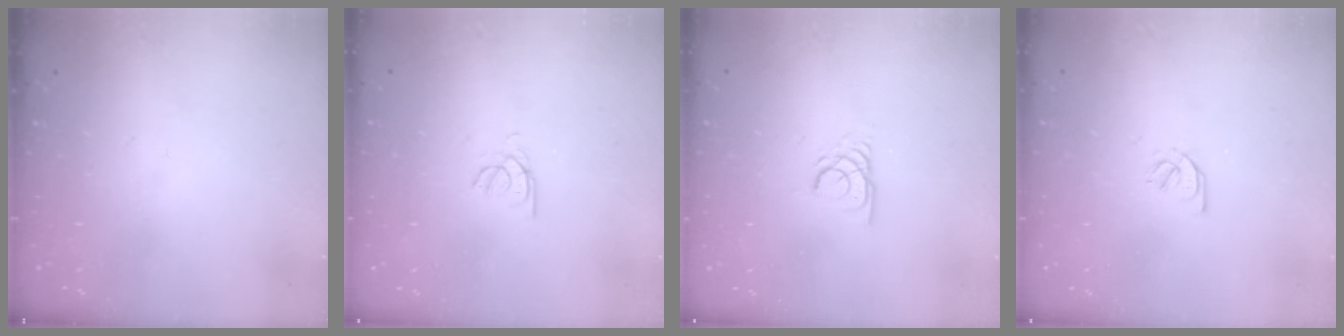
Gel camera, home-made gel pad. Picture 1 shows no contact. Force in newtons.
{"total": 2.4, "press": 2.3, "slide": 0.4}
{"total": 2.7, "press": 2.7, "slide": 0.1}
{"total": 1.8, "press": 1.8, "slide": 0.4}